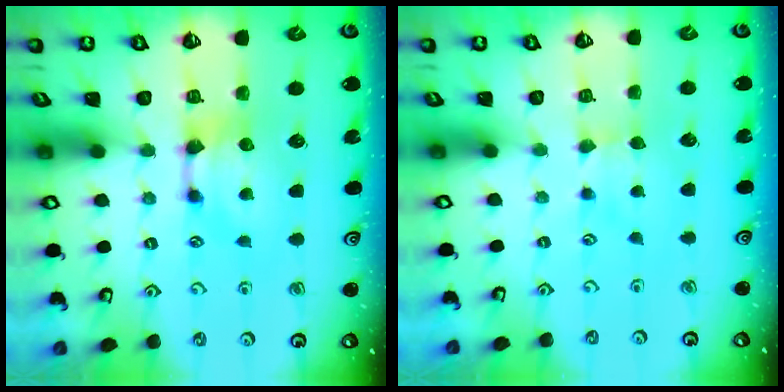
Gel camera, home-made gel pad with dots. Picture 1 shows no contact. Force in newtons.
{"total": 1.7, "press": 1.6, "slide": 0.5}